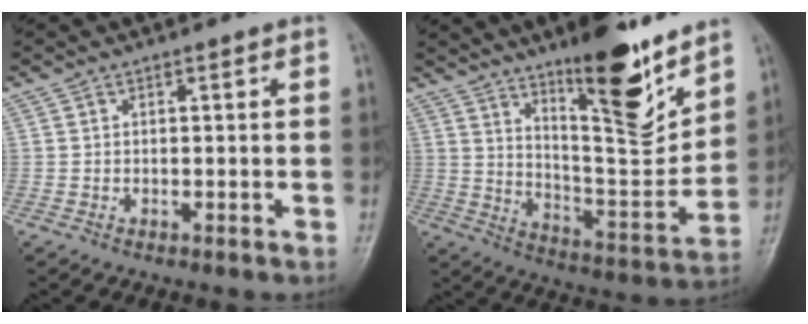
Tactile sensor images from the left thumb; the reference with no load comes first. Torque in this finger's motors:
{"motor_torque": [2.64, 1.25, 1.65, -1.12, 0.38]}